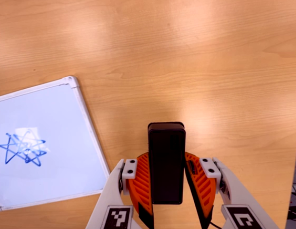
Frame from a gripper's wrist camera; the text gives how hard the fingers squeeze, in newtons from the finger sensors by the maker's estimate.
{"total": 5.3, "left": 5.0, "right": 5.5}